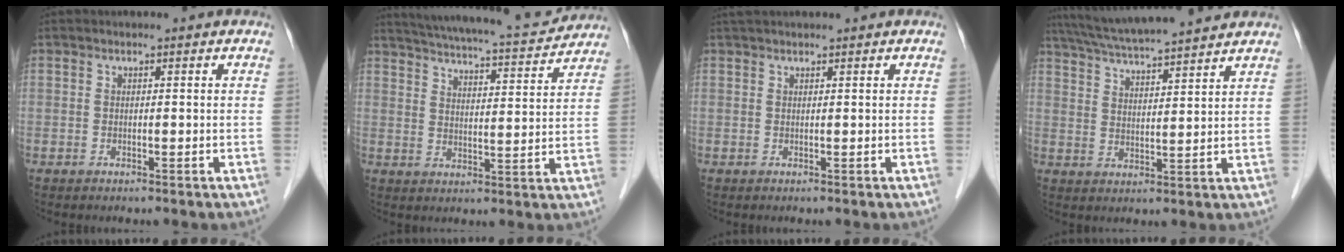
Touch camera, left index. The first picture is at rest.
{"total": 17.3, "force": [16.1, 2.0, 6.1], "torque": [-0.104, 0.006, 0.222]}
{"total": 2.7, "force": [2.4, 0.1, 1.2], "torque": [-0.014, 0.031, 0.043]}
{"total": 15.3, "force": [13.7, 0.5, 6.8], "torque": [-0.127, 0.032, 0.213]}